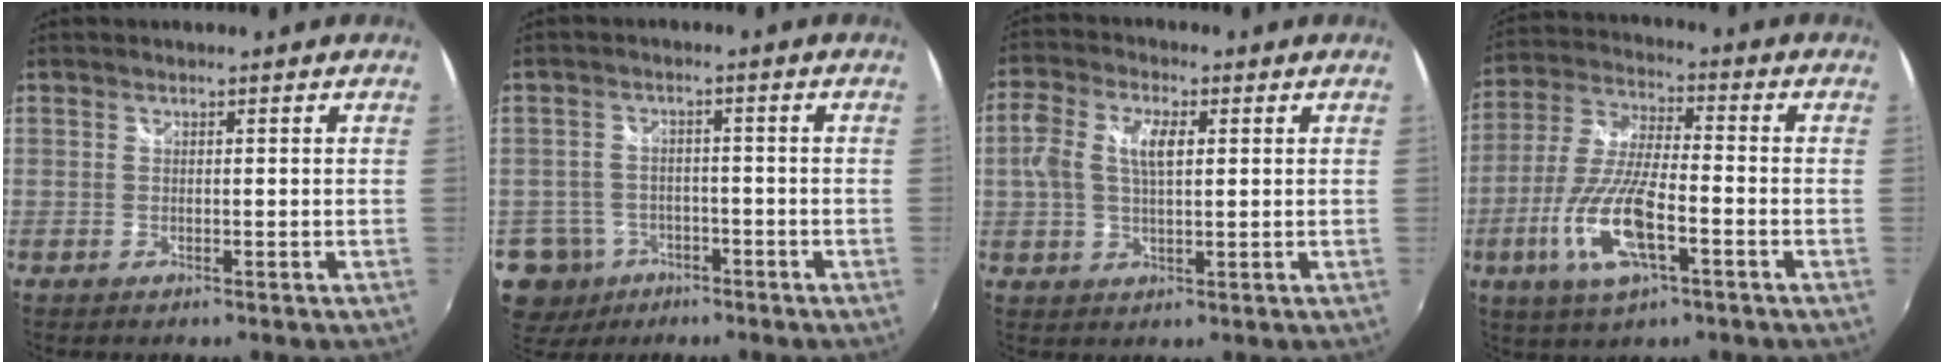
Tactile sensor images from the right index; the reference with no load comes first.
{"total": 7.8, "force": [-3.9, 6.6, 1.5], "torque": [-0.053, 0.020, -0.059]}
{"total": 7.3, "force": [1.3, 3.6, 6.2], "torque": [-0.123, 0.016, 0.022]}
{"total": 14.2, "force": [-5.4, 4.1, 12.5], "torque": [-0.268, -0.010, -0.104]}